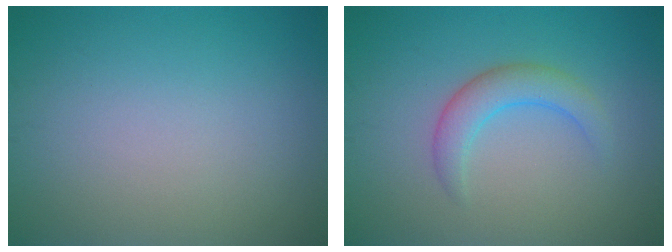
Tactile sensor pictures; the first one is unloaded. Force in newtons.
{"total": 2.8, "press": 2.8, "slide": 0.3}